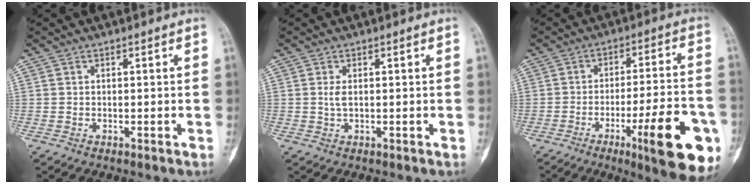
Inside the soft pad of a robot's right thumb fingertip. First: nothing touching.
{"total": 2.8, "force": [0.2, 1.2, 2.5], "torque": [-0.061, -0.001, 0.007]}
{"total": 19.0, "force": [-7.7, 3.9, 16.9], "torque": [-0.202, 0.019, -0.103]}